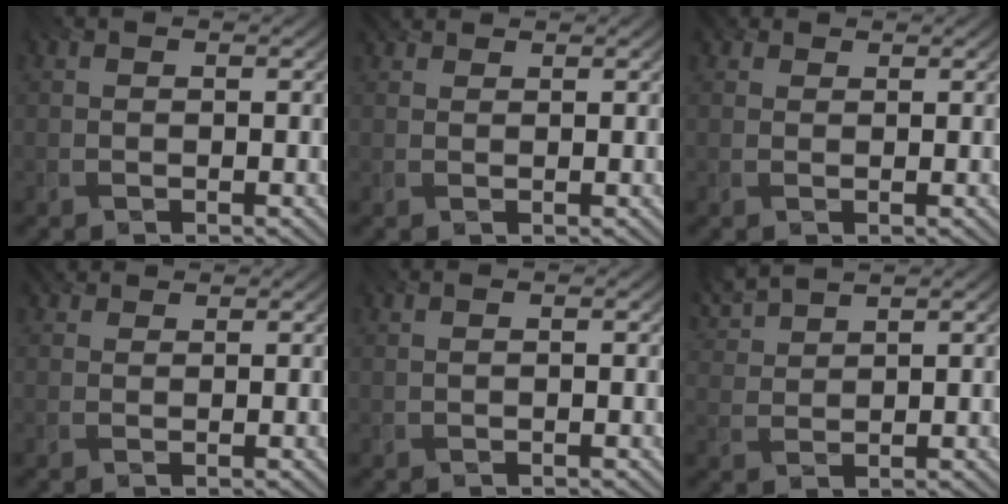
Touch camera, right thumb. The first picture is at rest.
{"total": 1.7, "force": [1.5, 0.6, 0.6], "torque": [-0.014, 0.004, 0.027]}
{"total": 1.9, "force": [1.3, 1.1, 0.7], "torque": [-0.016, 0.002, 0.022]}
{"total": 2.1, "force": [1.8, 0.8, 0.7], "torque": [-0.017, 0.003, 0.030]}
{"total": 0.8, "force": [0.6, -0.1, 0.6], "torque": [-0.003, -0.003, 0.003]}
{"total": 4.5, "force": [3.6, 1.2, 2.3], "torque": [-0.062, 0.012, 0.070]}